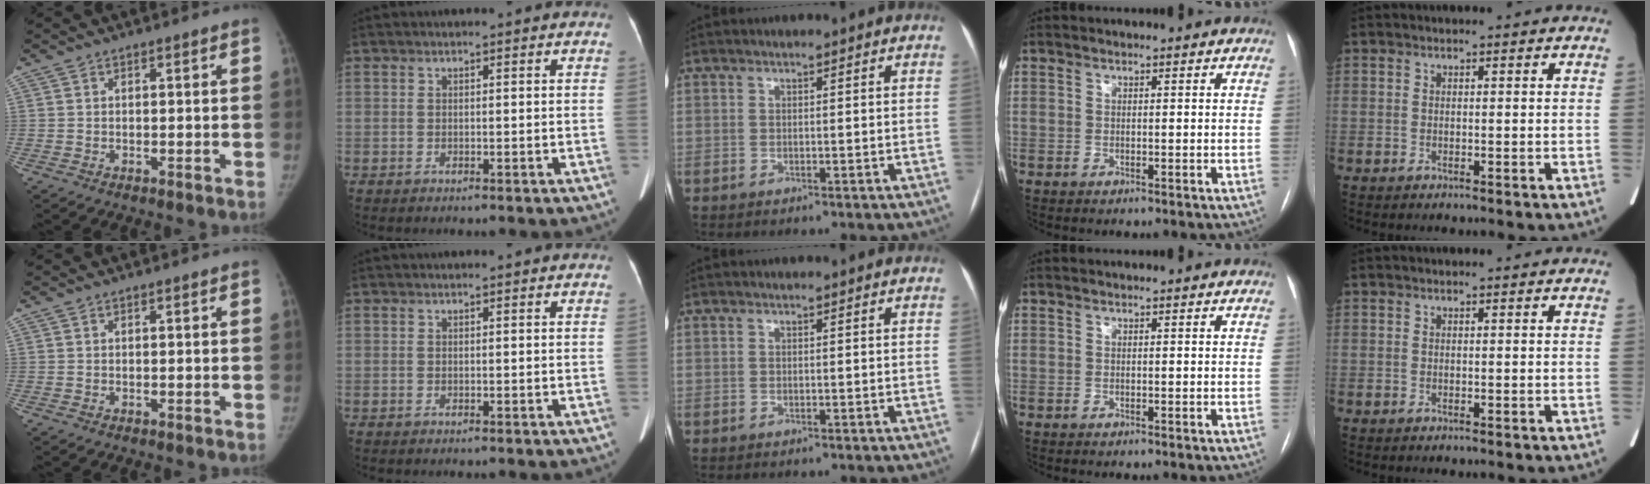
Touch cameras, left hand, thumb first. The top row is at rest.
{}